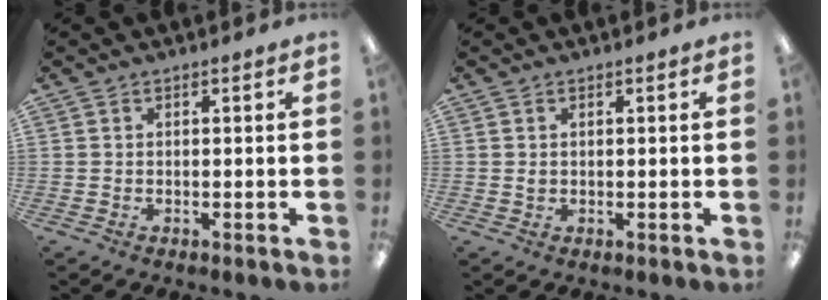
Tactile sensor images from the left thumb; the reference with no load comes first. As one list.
[{"total": 1.1, "force": [0.3, 0.6, 0.9], "torque": [-0.019, 0.004, 0.004]}]